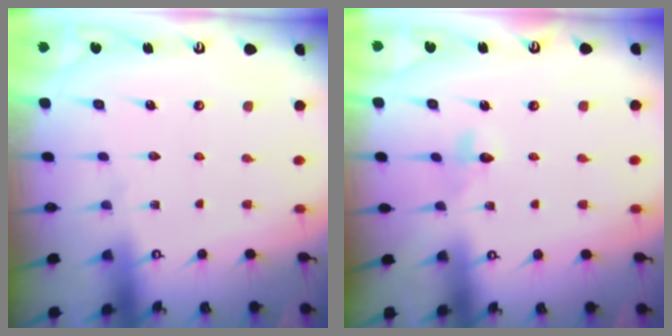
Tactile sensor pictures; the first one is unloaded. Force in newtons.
{"total": 3.8, "press": 3.7, "slide": 0.6}